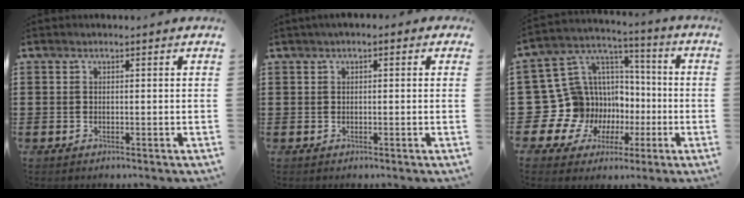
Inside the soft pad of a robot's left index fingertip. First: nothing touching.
{"total": 1.1, "force": [0.1, 0.6, 0.9], "torque": [-0.018, 0.006, 0.001]}
{"total": 15.0, "force": [-4.3, 13.9, 3.8], "torque": [-0.132, -0.007, -0.041]}